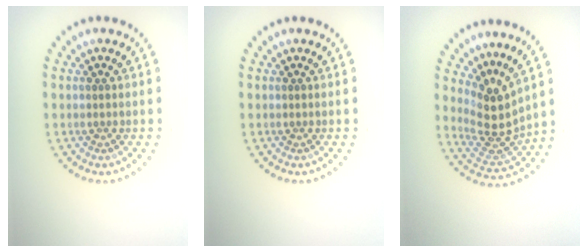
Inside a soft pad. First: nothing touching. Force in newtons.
{"total": 0.0}
{"total": 3.8, "press": 2.7, "slide": 2.6}